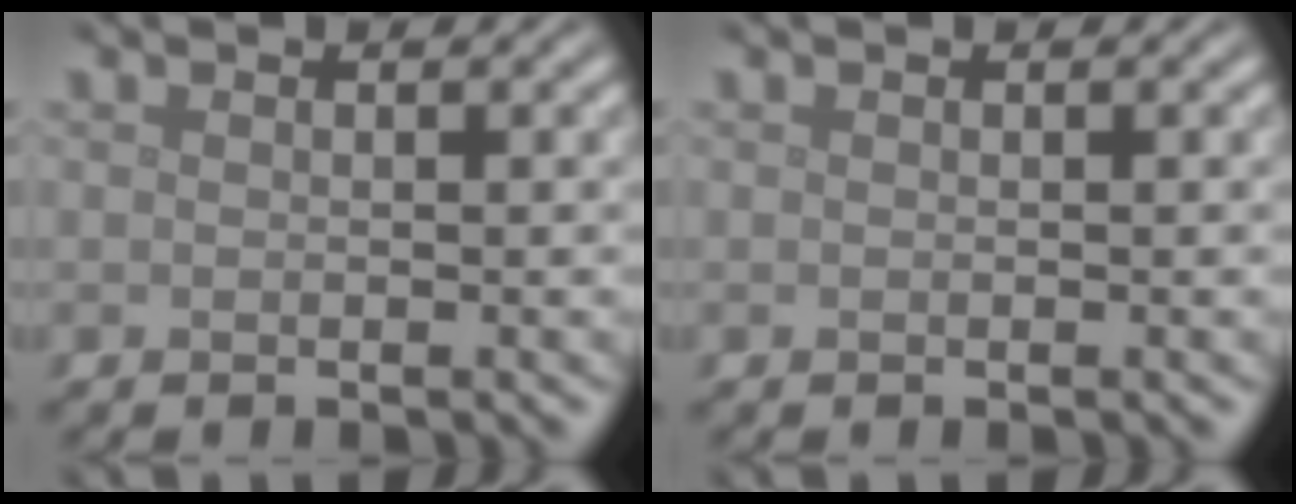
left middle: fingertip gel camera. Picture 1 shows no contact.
{"total": 0.0}